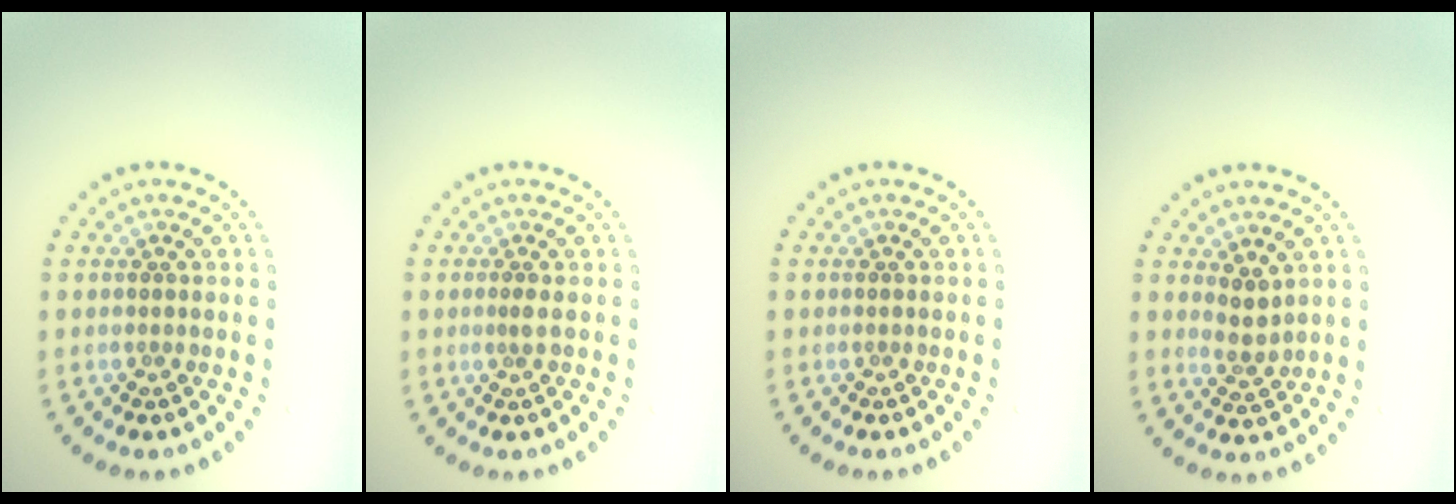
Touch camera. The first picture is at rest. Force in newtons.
{"total": 0.9, "press": 0.5, "slide": 0.7}
{"total": 0.0}
{"total": 1.7, "press": 1.4, "slide": 1.0}